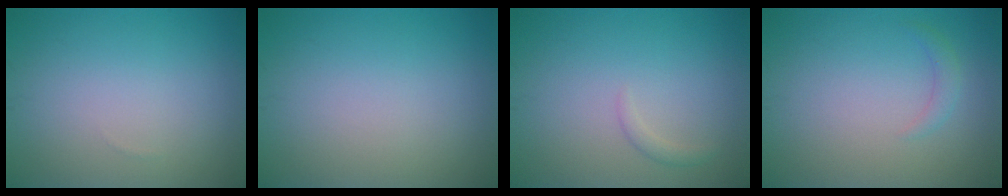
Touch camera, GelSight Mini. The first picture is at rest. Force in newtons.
{"total": 0.0}
{"total": 0.8, "press": 0.8, "slide": 0.0}
{"total": 1.1, "press": 1.1, "slide": 0.0}